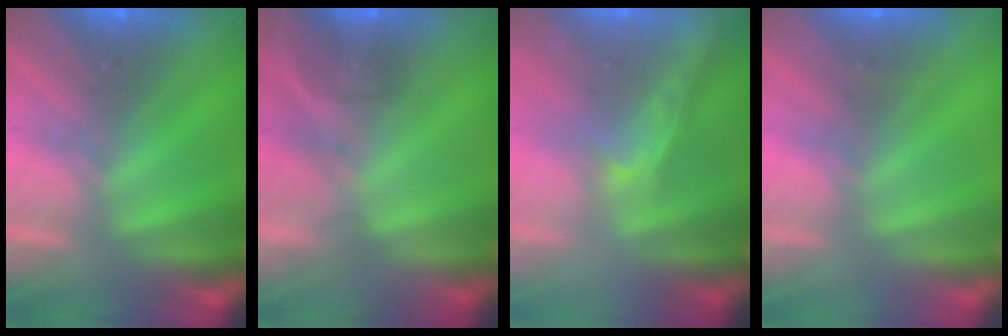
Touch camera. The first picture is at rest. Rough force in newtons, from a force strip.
{"total": 1.7}
{"total": 1.8}
{"total": 1.8}